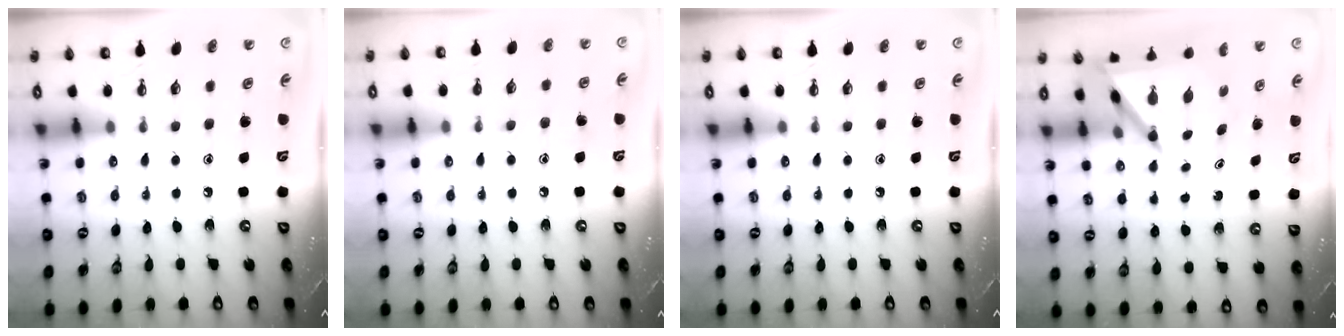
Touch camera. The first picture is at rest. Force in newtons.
{"total": 5.9, "press": 5.9, "slide": 0.7}
{"total": 0.0}
{"total": 5.6, "press": 5.6, "slide": 0.5}